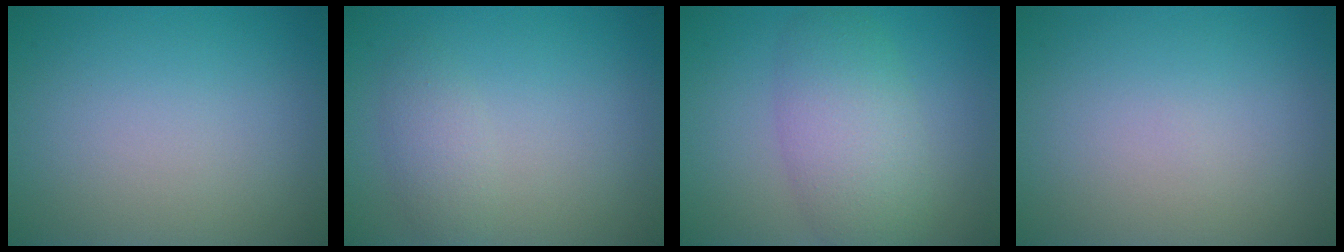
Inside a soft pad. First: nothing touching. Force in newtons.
{"total": 1.9, "press": 1.9, "slide": 0.1}
{"total": 5.2, "press": 5.2, "slide": 0.4}
{"total": 0.0}